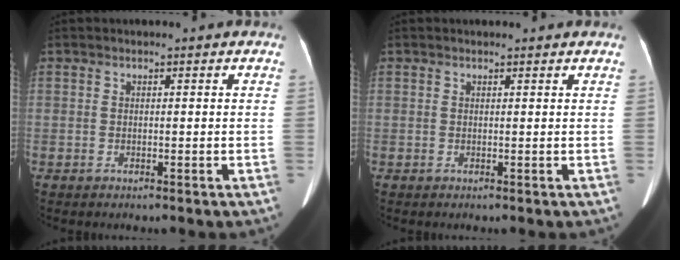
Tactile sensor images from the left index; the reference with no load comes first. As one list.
[{"total": 2.1, "force": [2.0, 0.3, 0.5], "torque": [-0.007, -0.008, 0.015]}]